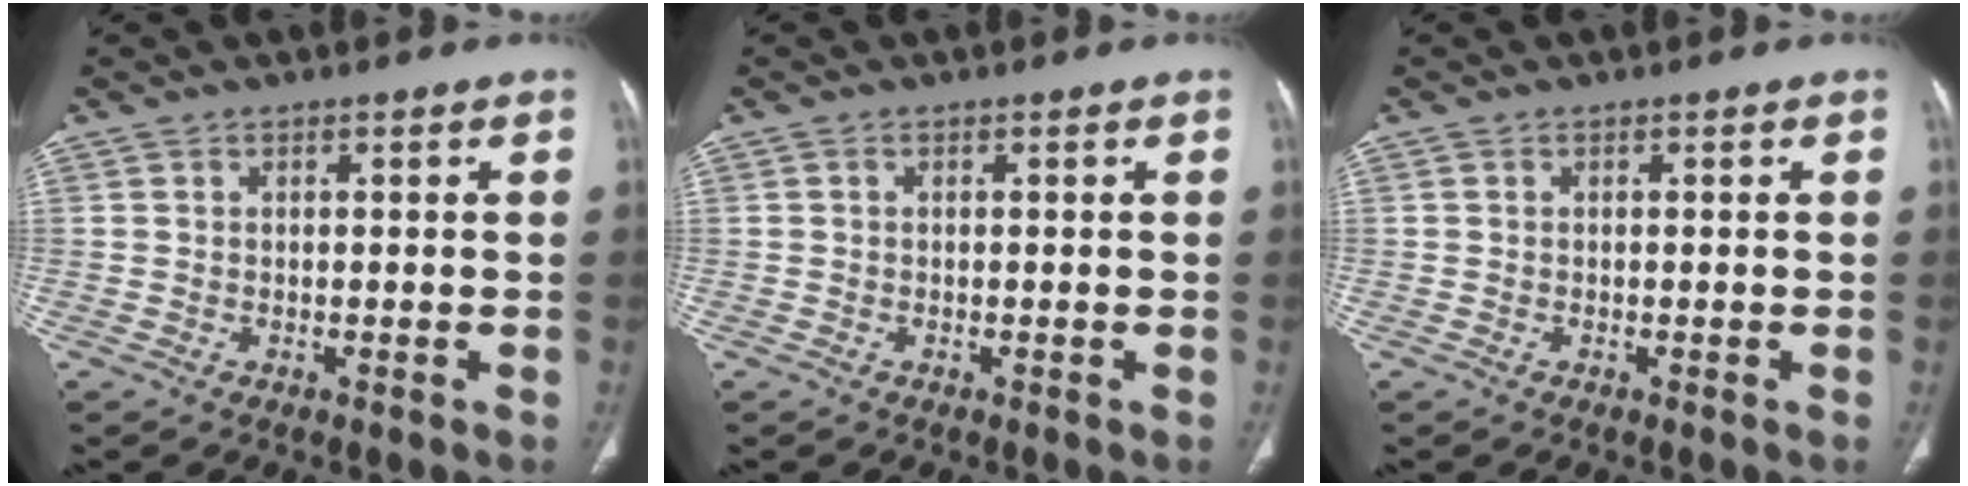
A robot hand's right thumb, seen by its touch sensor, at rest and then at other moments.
{"total": 0.0}
{"total": 0.0}